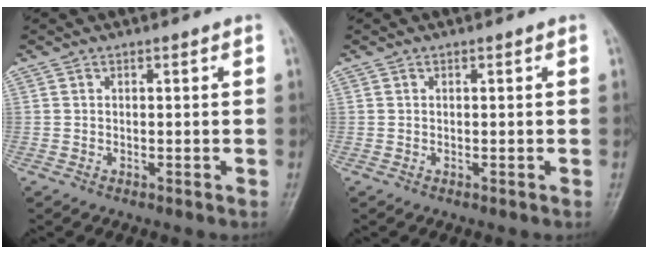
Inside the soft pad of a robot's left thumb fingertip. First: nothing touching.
{"total": 0.0}